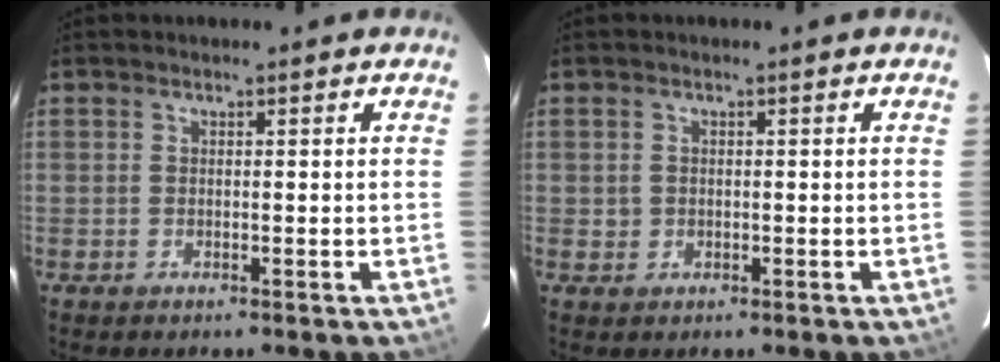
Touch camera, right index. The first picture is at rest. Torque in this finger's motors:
{"motor_torque": [0.06, 0.02, -0.03, 0.01]}